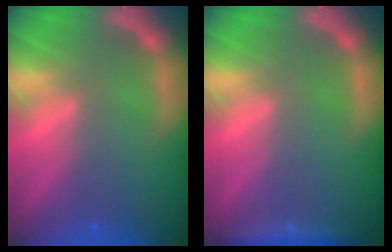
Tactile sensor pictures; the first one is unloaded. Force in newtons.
{"total": 2.4}